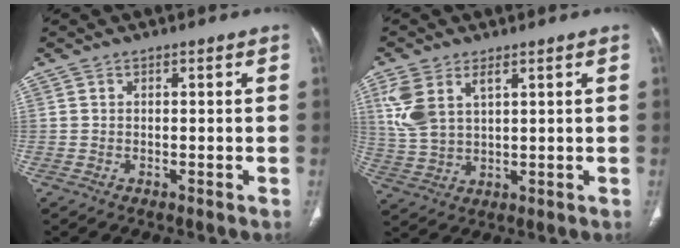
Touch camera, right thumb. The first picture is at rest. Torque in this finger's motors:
{"motor_torque": [0.52, 2.20, 0.83, 1.26, 0.12]}